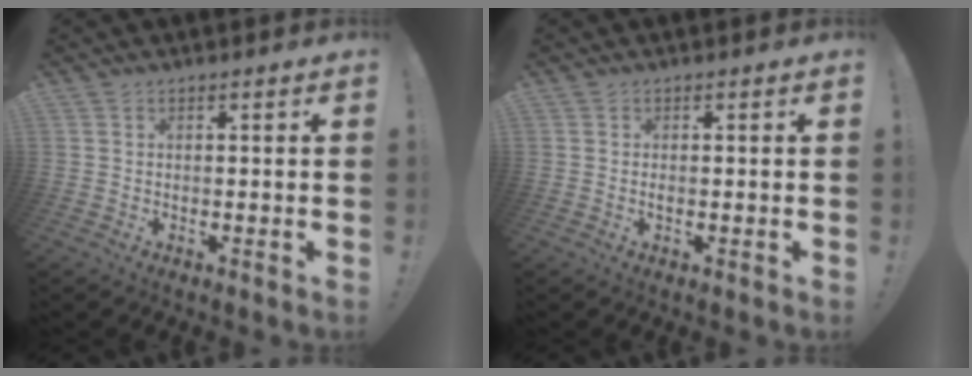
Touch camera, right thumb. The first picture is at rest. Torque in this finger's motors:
{"motor_torque": [-0.05, 0.19, 0.05, 0.04, 0.15]}